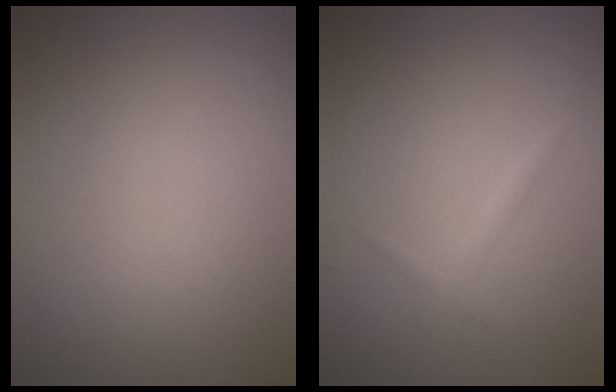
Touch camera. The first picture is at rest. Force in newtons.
{"total": 0.8, "press": 0.8, "slide": 0.1}